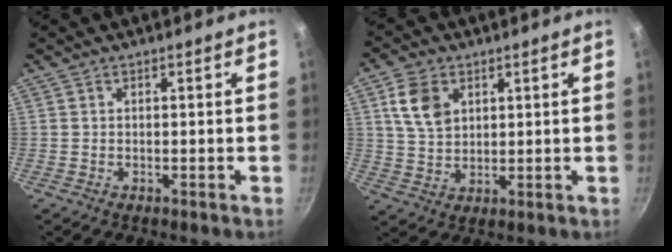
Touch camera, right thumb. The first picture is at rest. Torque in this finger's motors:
{"motor_torque": [0.19, 1.92, 1.26, -0.34, 0.15]}